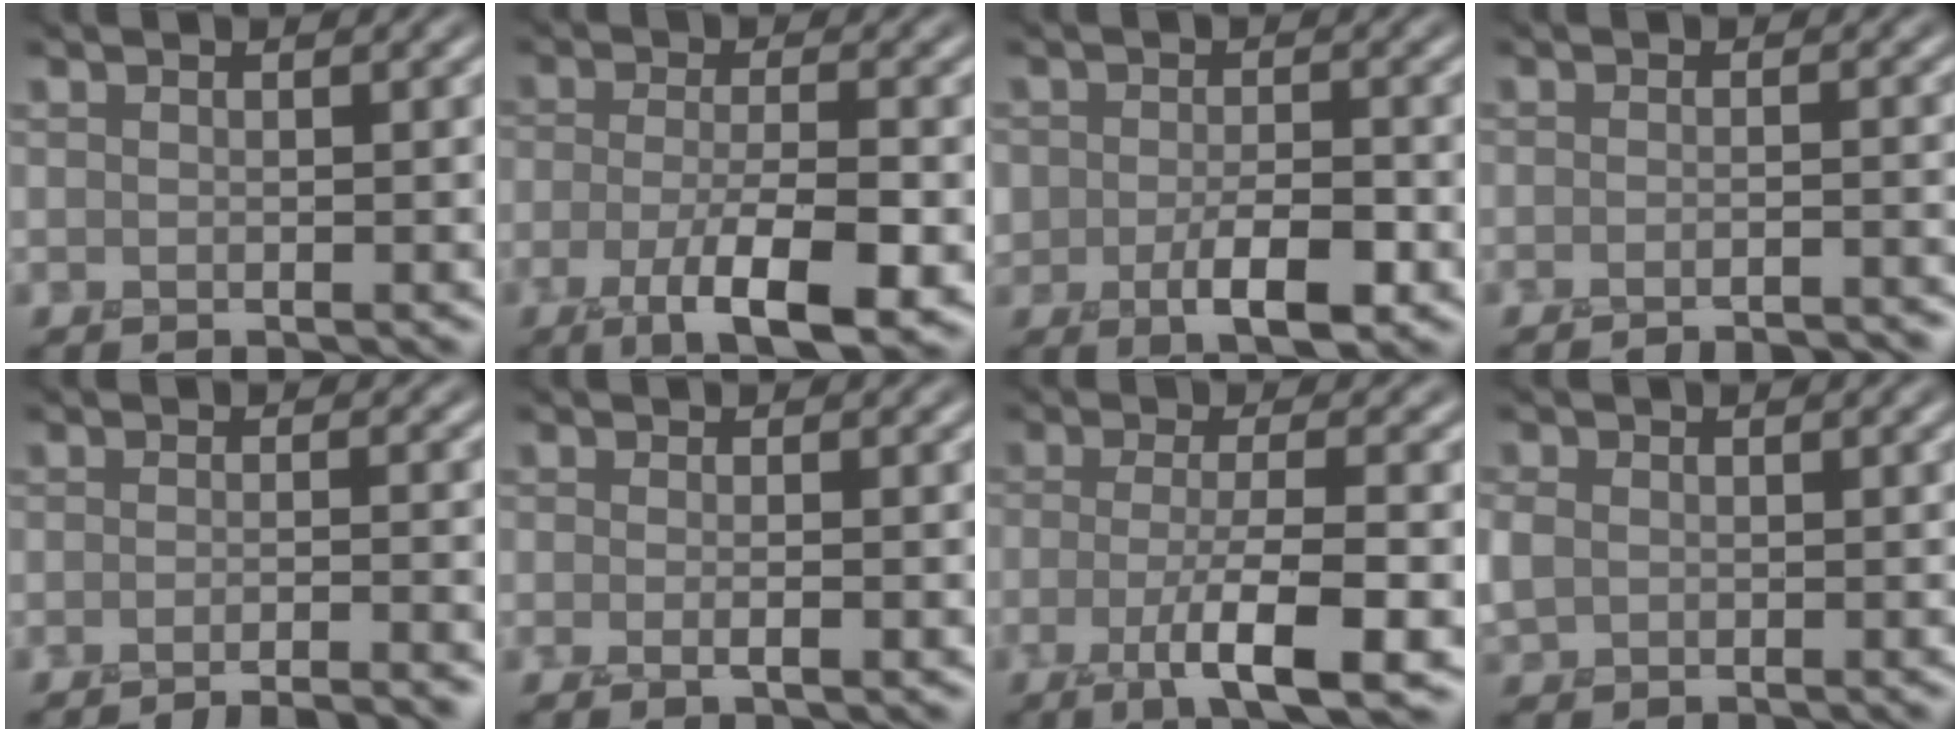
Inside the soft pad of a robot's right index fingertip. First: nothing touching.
{"total": 6.2, "force": [-2.5, 1.9, 5.3], "torque": [-0.094, 0.002, -0.047]}
{"total": 4.3, "force": [-1.3, 2.7, 3.1], "torque": [-0.047, -0.003, -0.023]}
{"total": 3.4, "force": [-3.3, 0.3, 0.8], "torque": [0.006, 0.004, -0.048]}
{"total": 4.6, "force": [-4.1, 0.8, 2.0], "torque": [-0.001, 0.004, -0.053]}
{"total": 1.0, "force": [0.1, 0.2, 1.0], "torque": [-0.014, 0.001, -0.004]}
{"total": 5.5, "force": [-1.9, 1.1, 5.0], "torque": [-0.084, 0.004, -0.039]}
{"total": 1.4, "force": [0.7, 1.2, 0.0], "torque": [-0.001, 0.010, 0.006]}